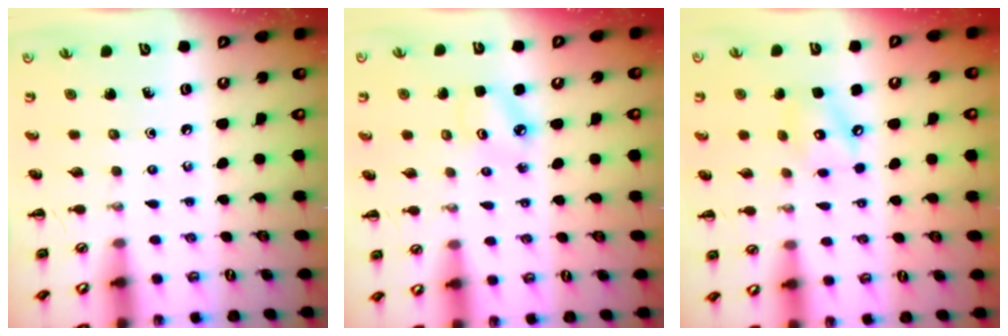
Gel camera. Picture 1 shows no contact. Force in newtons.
{"total": 2.8, "press": 2.7, "slide": 0.6}
{"total": 8.6, "press": 8.5, "slide": 1.0}